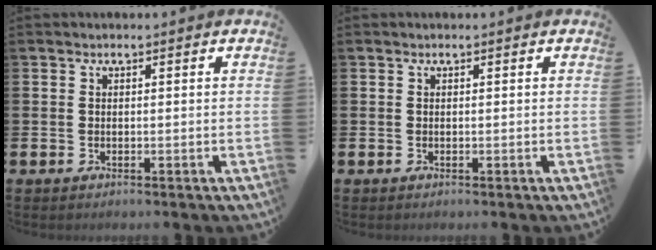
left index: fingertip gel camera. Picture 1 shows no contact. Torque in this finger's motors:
{"motor_torque": [0.00, 0.00, 0.01, 0.00]}